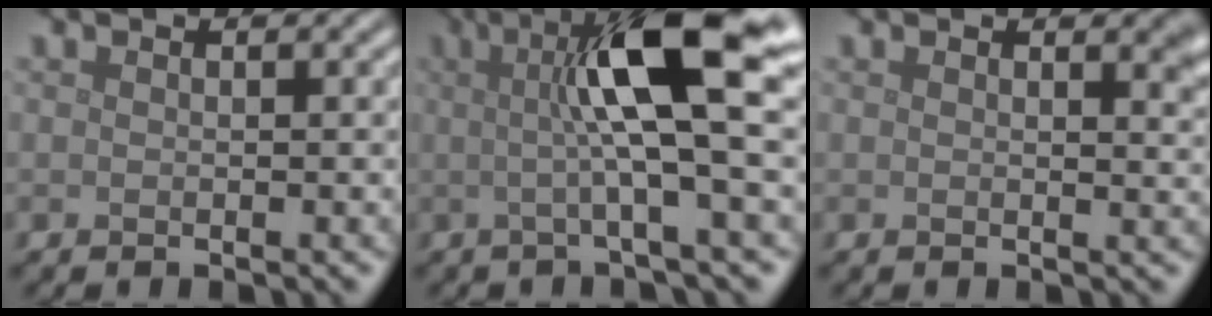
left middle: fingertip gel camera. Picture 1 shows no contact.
{"total": 9.6, "force": [1.7, 1.4, 9.4], "torque": [-0.130, 0.007, 0.024]}
{"total": 1.8, "force": [1.2, 0.6, 1.3], "torque": [-0.007, -0.001, 0.019]}